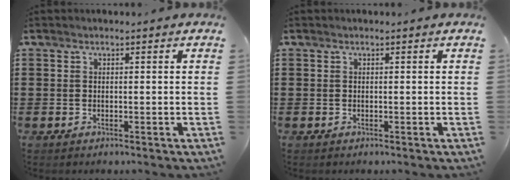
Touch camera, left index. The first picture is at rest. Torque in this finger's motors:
{"motor_torque": [-0.01, -0.01, 0.00, 0.00]}